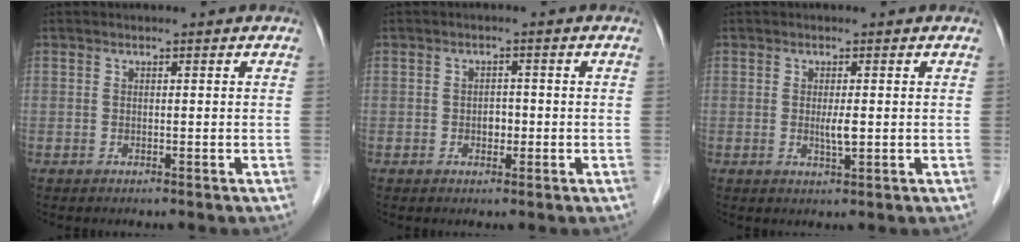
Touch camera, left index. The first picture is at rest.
{"total": 1.8, "force": [-0.5, 1.2, 1.2], "torque": [-0.018, 0.004, -0.006]}
{"total": 2.1, "force": [0.0, 0.3, 2.0], "torque": [-0.041, -0.004, 0.001]}